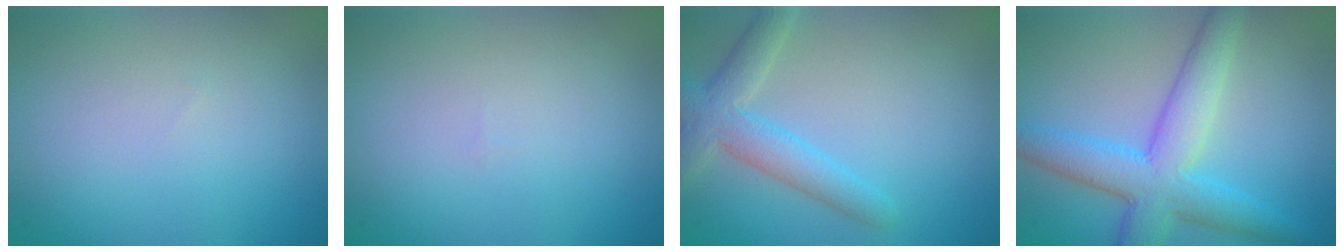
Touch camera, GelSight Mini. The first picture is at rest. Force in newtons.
{"total": 0.0}
{"total": 4.1, "press": 4.1, "slide": 0.2}
{"total": 6.5, "press": 6.5, "slide": 0.2}